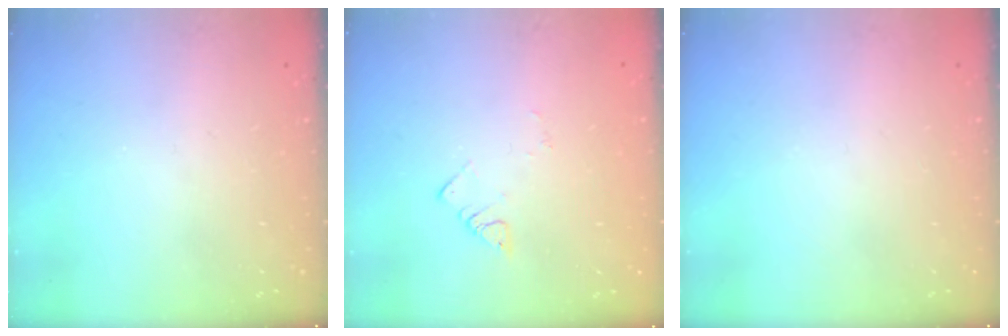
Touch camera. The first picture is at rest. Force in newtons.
{"total": 2.6, "press": 2.5, "slide": 0.2}
{"total": 0.0}